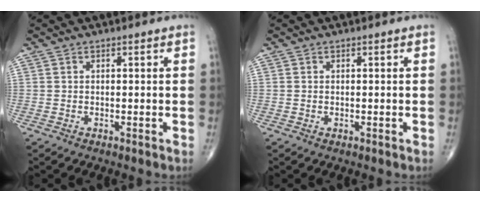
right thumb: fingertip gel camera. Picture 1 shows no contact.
{"total": 0.0}